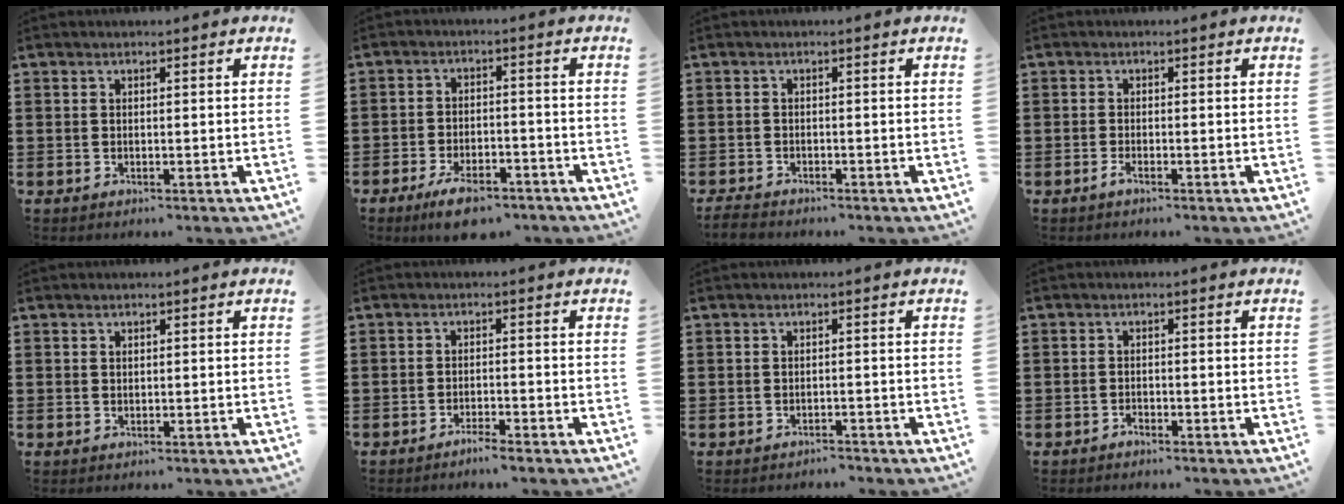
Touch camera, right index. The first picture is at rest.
{"total": 5.4, "force": [-4.3, 1.5, 2.8], "torque": [-0.049, 0.010, -0.078]}
{"total": 1.6, "force": [-1.6, 0.3, 0.1], "torque": [-0.006, 0.002, -0.034]}
{"total": 1.1, "force": [-0.8, 0.2, 0.8], "torque": [-0.016, -0.005, -0.013]}
{"total": 0.5, "force": [0.3, 0.4, 0.1], "torque": [-0.005, 0.002, 0.006]}
{"total": 1.9, "force": [-1.8, -0.1, 0.7], "torque": [-0.012, 0.002, -0.033]}
{"total": 1.3, "force": [-1.3, 0.3, -0.2], "torque": [-0.001, 0.005, -0.030]}
{"total": 0.9, "force": [-0.9, 0.3, 0.2], "torque": [-0.006, 0.001, -0.019]}